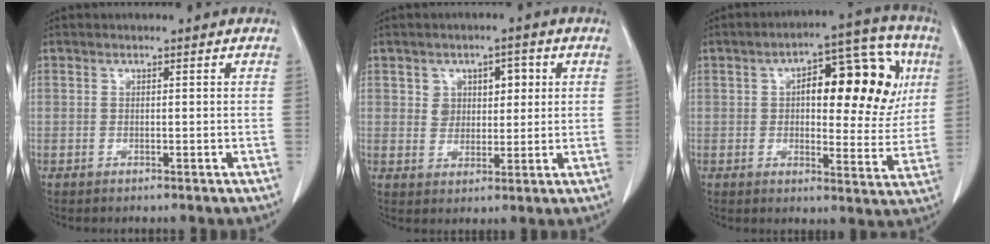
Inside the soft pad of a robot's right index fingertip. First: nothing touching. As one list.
[{"total": 5.0, "force": [1.5, 3.8, 2.8], "torque": [-0.033, 0.015, 0.027]}, {"total": 17.5, "force": [4.4, 7.3, 15.3], "torque": [-0.190, 0.037, 0.057]}]